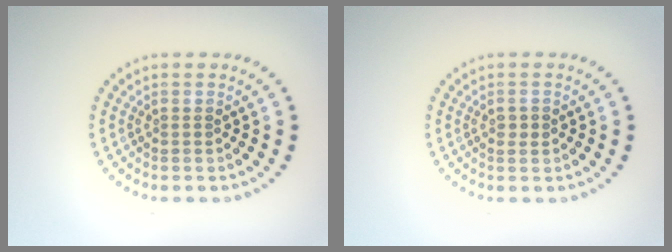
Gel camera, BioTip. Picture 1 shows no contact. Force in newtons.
{"total": 1.0, "press": 1.0, "slide": 0.2}